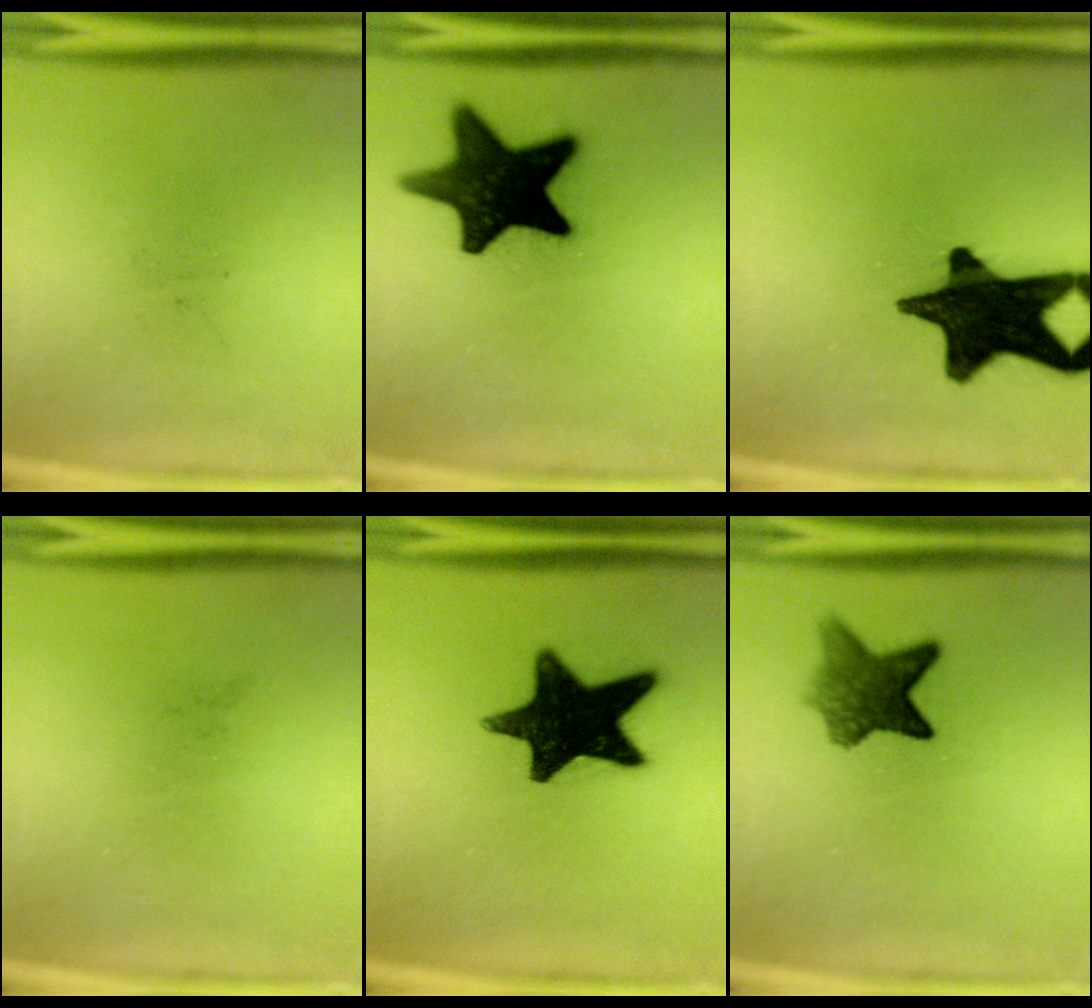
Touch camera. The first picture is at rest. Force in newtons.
{"total": 18.1}
{"total": 17.7}
{"total": 0.0}
{"total": 17.2}
{"total": 7.2}